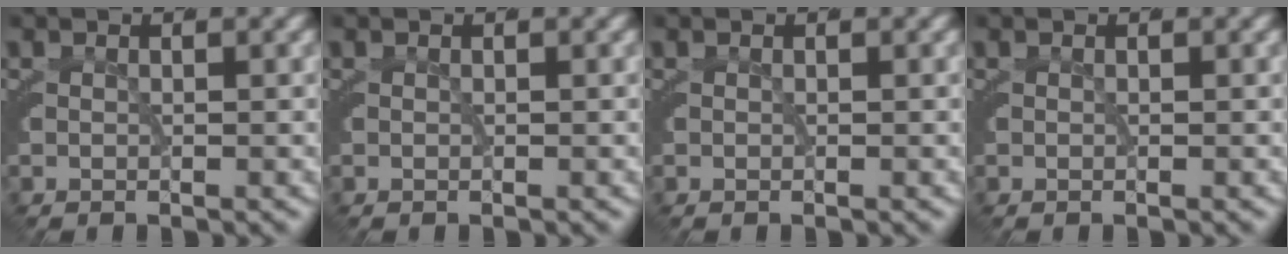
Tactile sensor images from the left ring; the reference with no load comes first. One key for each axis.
{"total": 0.0}
{"total": 0.0}
{"total": 0.0}